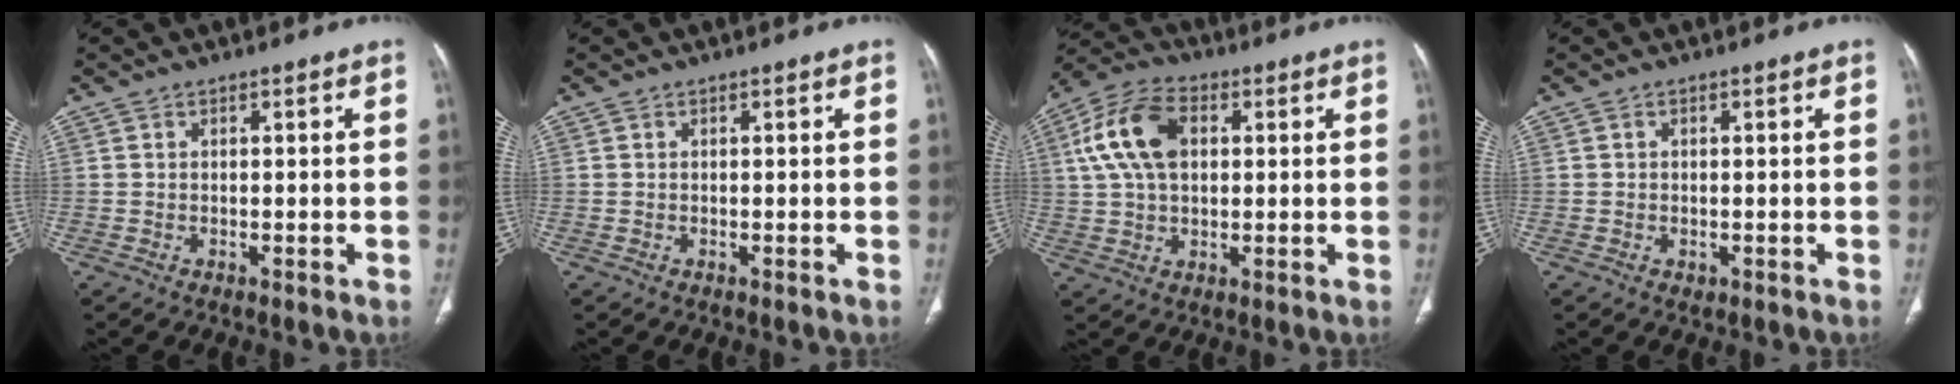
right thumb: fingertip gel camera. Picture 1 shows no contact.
{"total": 0.0}
{"total": 12.8, "force": [2.9, 8.0, 9.6], "torque": [-0.185, 0.019, 0.049]}
{"total": 0.8, "force": [0.0, 0.7, 0.3], "torque": [-0.006, -0.001, 0.003]}